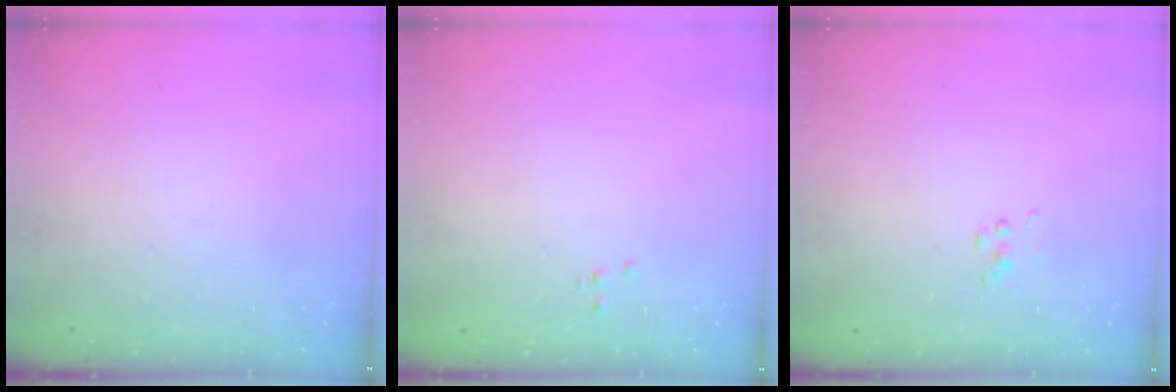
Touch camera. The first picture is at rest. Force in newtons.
{"total": 0.0}
{"total": 1.5, "press": 1.5, "slide": 0.1}